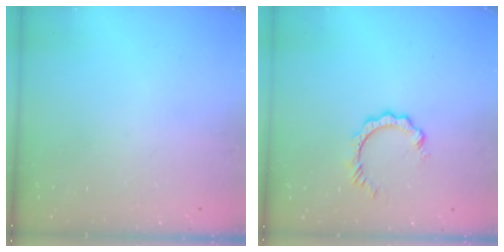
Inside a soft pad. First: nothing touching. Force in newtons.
{"total": 2.9, "press": 2.9, "slide": 0.4}